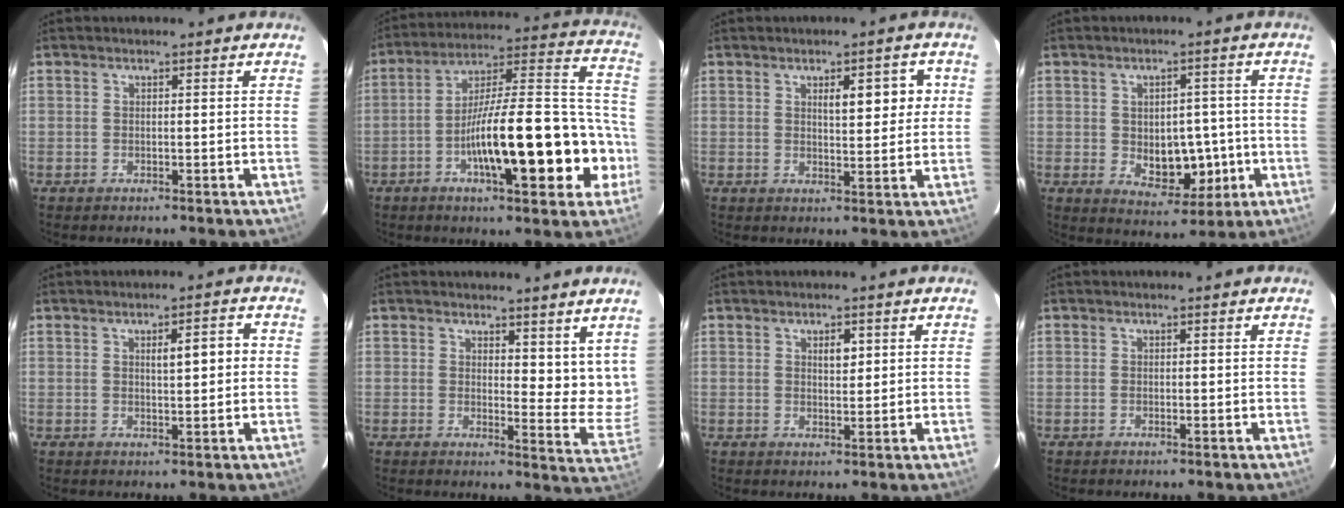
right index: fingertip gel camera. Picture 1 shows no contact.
{"total": 22.2, "force": [-6.7, 4.7, 20.6], "torque": [-0.276, 0.035, -0.093]}
{"total": 5.7, "force": [1.8, 1.9, 5.0], "torque": [-0.069, 0.009, 0.029]}
{"total": 8.3, "force": [-1.2, 5.2, 6.4], "torque": [-0.083, 0.005, -0.003]}
{"total": 4.1, "force": [0.8, 1.0, 3.9], "torque": [-0.059, 0.010, 0.014]}
{"total": 8.6, "force": [6.8, 3.4, 4.1], "torque": [-0.037, -0.035, 0.080]}
{"total": 2.2, "force": [1.0, 1.0, 1.7], "torque": [-0.027, 0.001, 0.017]}
{"total": 0.0}